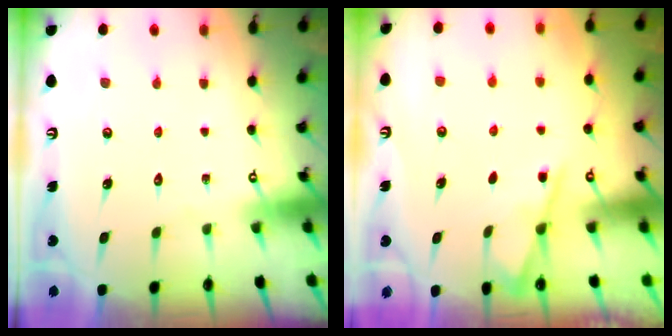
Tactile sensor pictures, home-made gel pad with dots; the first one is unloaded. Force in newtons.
{"total": 4.6, "press": 4.6, "slide": 0.5}